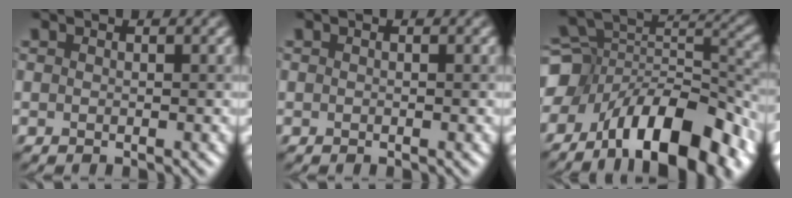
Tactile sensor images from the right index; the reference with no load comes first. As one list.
[{"total": 0.0}, {"total": 12.8, "force": [-7.6, 6.6, 7.9], "torque": [-0.124, 0.033, -0.126]}]